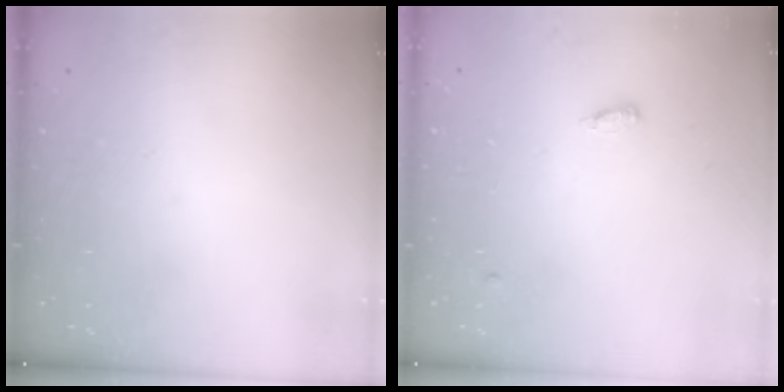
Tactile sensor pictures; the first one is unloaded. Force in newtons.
{"total": 4.0, "press": 3.9, "slide": 0.7}